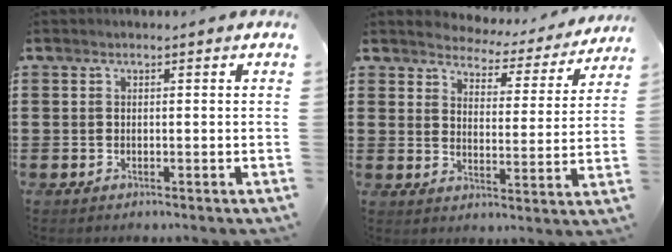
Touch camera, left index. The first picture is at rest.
{"total": 3.6, "force": [3.5, 0.4, -0.2], "torque": [-0.021, -0.029, 0.056]}